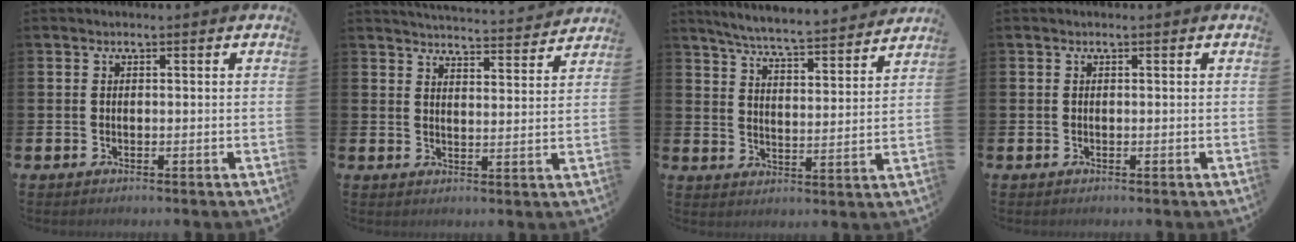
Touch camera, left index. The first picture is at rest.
{"total": 4.6, "force": [4.6, 0.0, 0.3], "torque": [-0.011, -0.038, 0.079]}
{"total": 6.2, "force": [6.0, -0.1, 1.5], "torque": [-0.055, -0.045, 0.103]}
{"total": 0.0}